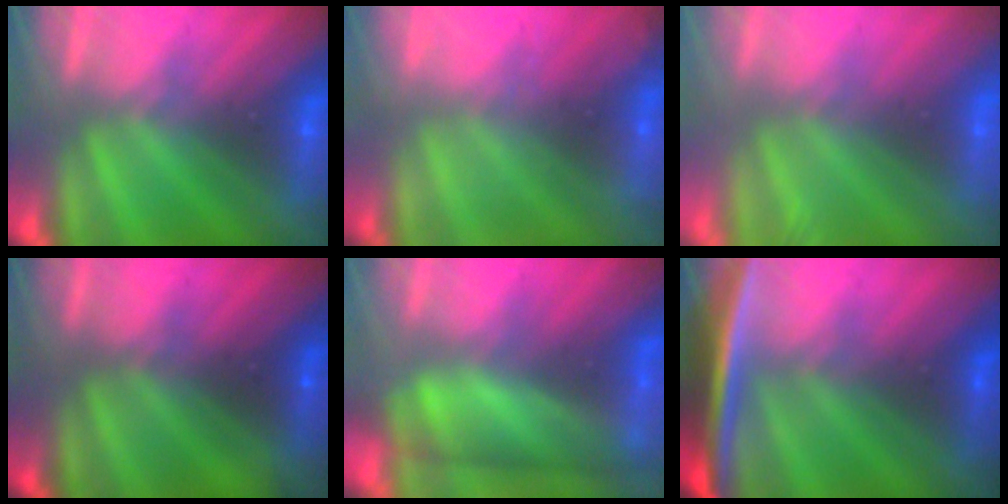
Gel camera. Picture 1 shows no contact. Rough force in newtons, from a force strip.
{"total": 2.1}
{"total": 6.9}
{"total": 2.1}
{"total": 4.5}
{"total": 5.5}